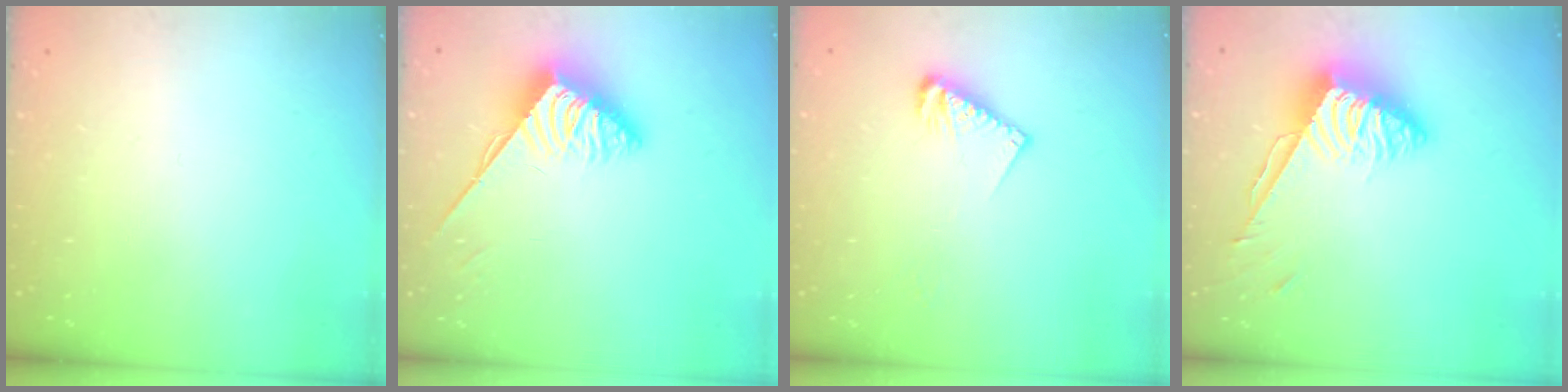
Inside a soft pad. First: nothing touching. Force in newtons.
{"total": 3.9, "press": 3.8, "slide": 0.7}
{"total": 7.3, "press": 7.3, "slide": 0.0}
{"total": 8.2, "press": 8.2, "slide": 0.6}